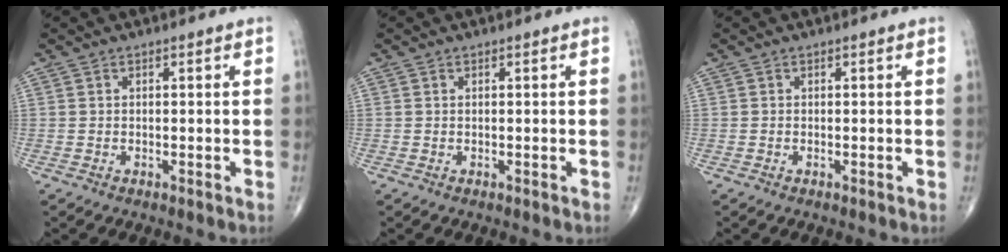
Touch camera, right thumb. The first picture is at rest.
{"total": 0.0}
{"total": 0.0}